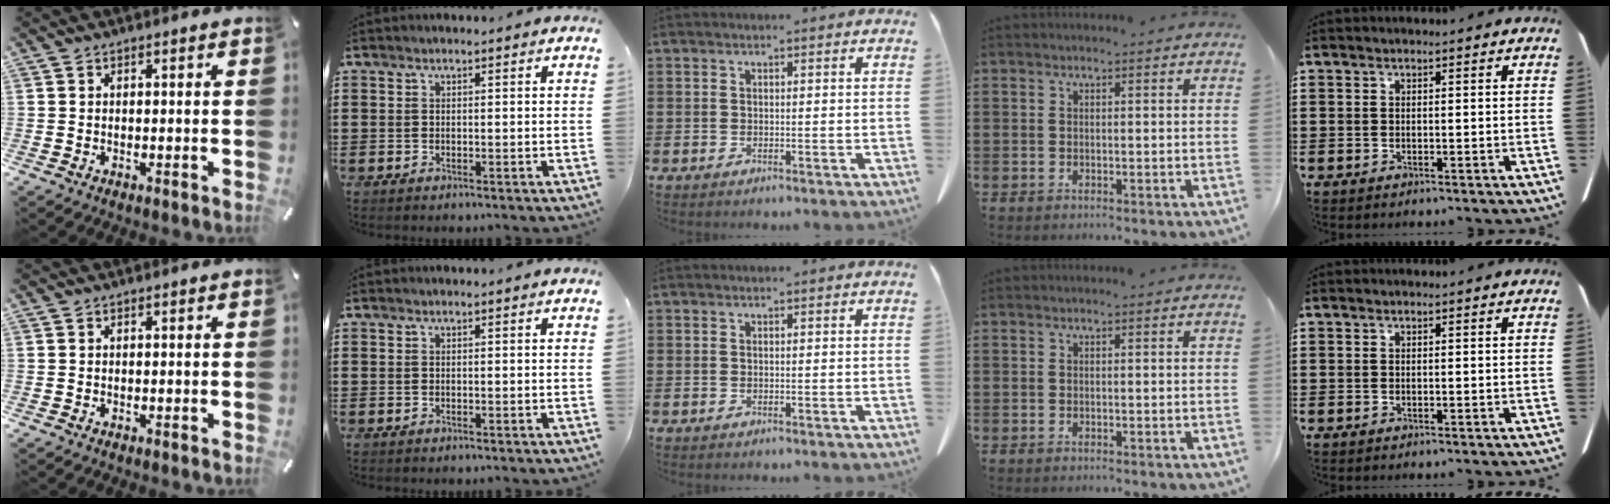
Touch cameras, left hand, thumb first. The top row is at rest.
{}